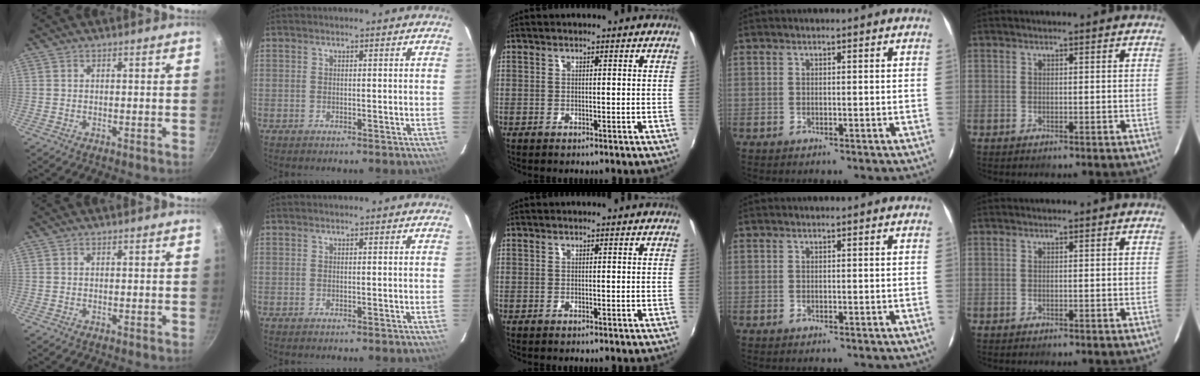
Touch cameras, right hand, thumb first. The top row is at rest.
{}